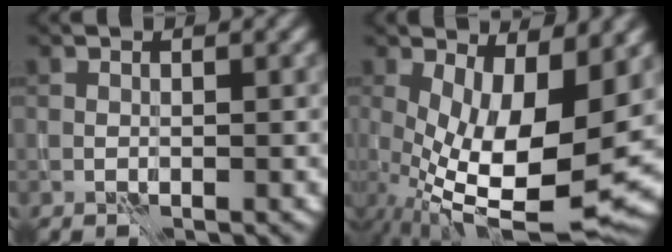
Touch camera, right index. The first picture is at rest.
{"total": 11.7, "force": [-0.2, 4.6, 10.7], "torque": [-0.178, -0.025, 0.005]}